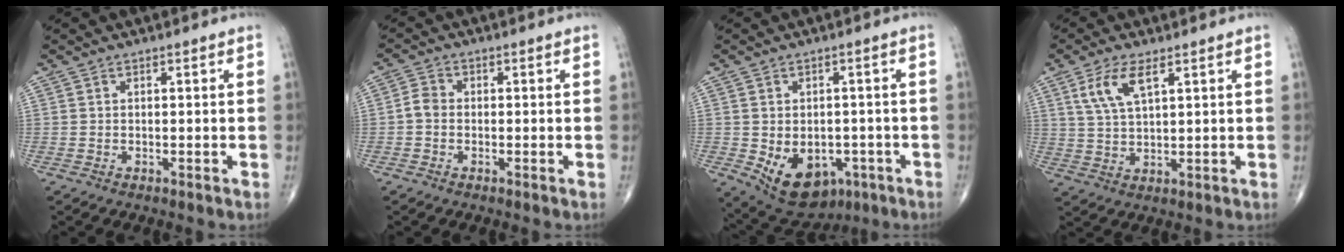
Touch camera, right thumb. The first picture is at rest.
{"total": 2.6, "force": [-0.6, 2.0, 1.6], "torque": [-0.024, 0.007, -0.019]}
{"total": 12.2, "force": [-4.3, 8.4, 7.7], "torque": [-0.096, 0.008, -0.045]}
{"total": 7.0, "force": [3.3, 2.7, 5.6], "torque": [-0.115, -0.009, 0.070]}